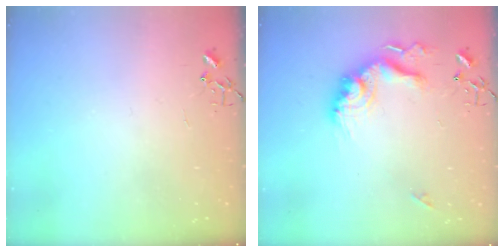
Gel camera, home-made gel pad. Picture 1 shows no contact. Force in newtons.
{"total": 18.3, "press": 18.2, "slide": 2.0}